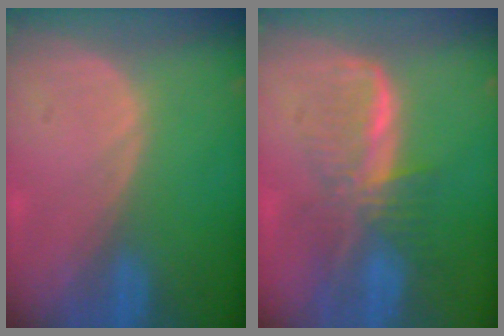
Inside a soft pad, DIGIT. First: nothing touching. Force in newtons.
{"total": 7.3, "press": 6.6, "slide": 3.1}